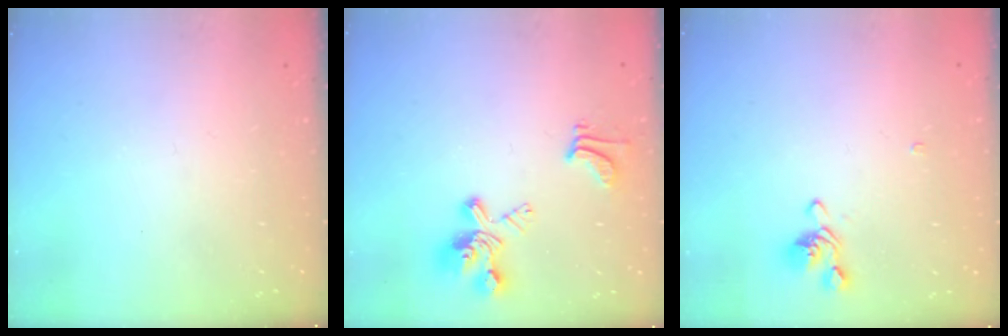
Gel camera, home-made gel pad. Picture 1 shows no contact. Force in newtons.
{"total": 6.3, "press": 6.1, "slide": 1.7}
{"total": 2.0, "press": 1.9, "slide": 0.8}